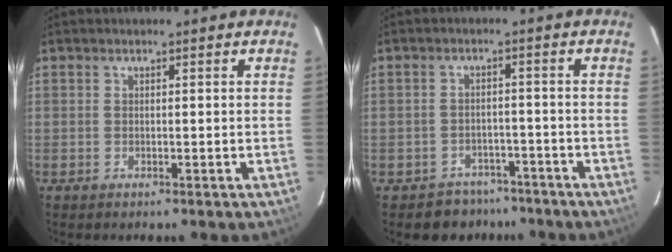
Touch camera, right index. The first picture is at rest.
{"total": 6.2, "force": [-4.7, 4.0, -0.2], "torque": [-0.008, 0.025, -0.063]}